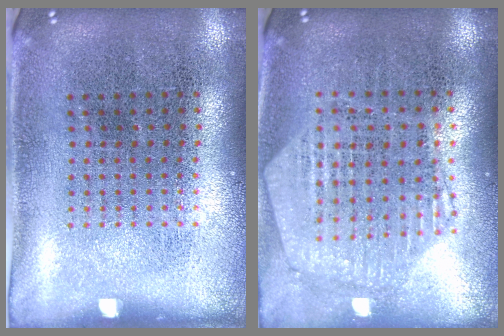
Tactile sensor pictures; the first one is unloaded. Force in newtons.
{"total": 1.1, "press": 1.1, "slide": 0.2}